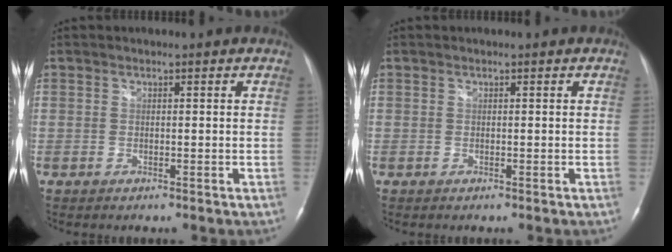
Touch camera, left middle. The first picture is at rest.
{"total": 0.0}